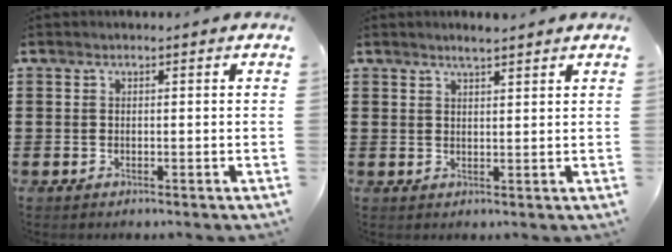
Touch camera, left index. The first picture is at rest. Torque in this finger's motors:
{"motor_torque": [0.55, -0.18, 0.08, 0.02]}